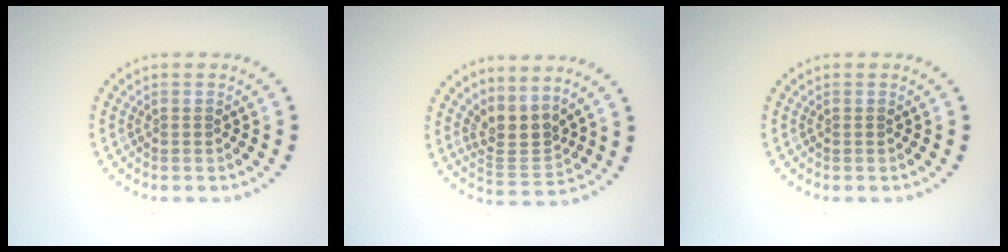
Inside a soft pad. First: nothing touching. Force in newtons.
{"total": 3.1, "press": 2.2, "slide": 2.2}
{"total": 0.0}